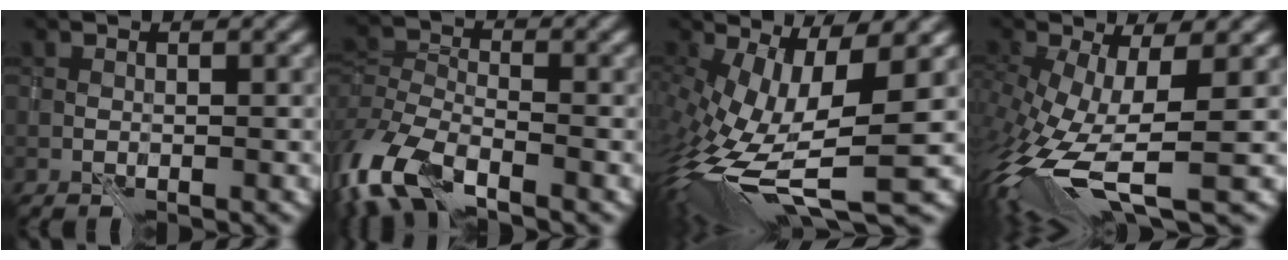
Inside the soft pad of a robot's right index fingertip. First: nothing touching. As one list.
[{"total": 7.4, "force": [-4.8, 3.4, 4.5], "torque": [-0.104, -0.010, -0.104]}, {"total": 11.5, "force": [-1.5, 3.8, 10.7], "torque": [-0.223, -0.021, -0.022]}, {"total": 10.2, "force": [-2.5, 4.1, 9.0], "torque": [-0.213, -0.034, -0.042]}]